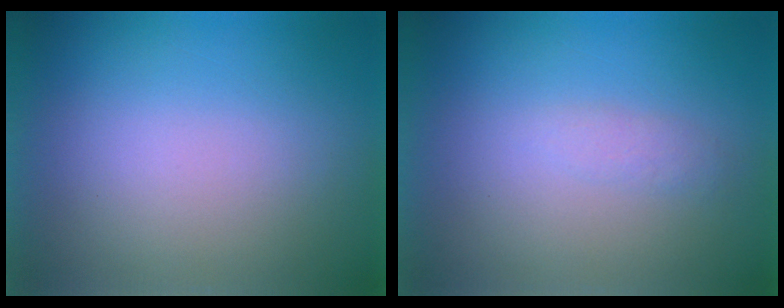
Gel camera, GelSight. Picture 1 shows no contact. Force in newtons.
{"total": 1.5}